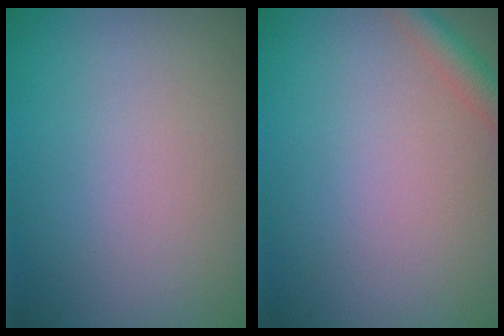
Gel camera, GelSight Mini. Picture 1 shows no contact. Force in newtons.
{"total": 2.3, "press": 2.3, "slide": 0.1}